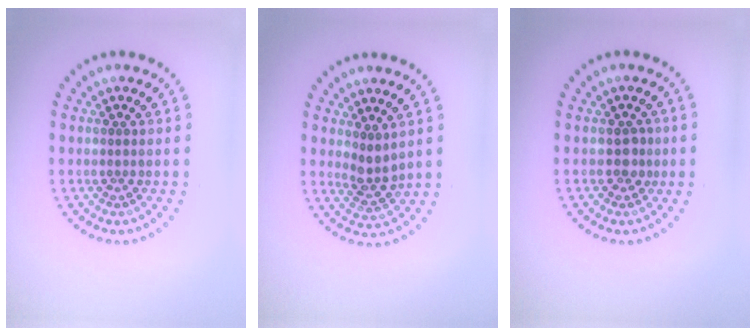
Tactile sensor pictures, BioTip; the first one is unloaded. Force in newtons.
{"total": 2.0, "press": 1.7, "slide": 1.1}
{"total": 1.4, "press": 1.3, "slide": 0.5}